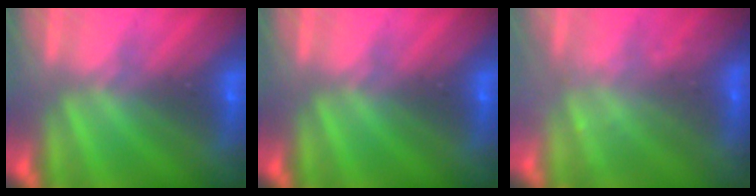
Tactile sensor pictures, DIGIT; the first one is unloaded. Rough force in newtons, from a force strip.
{"total": 0.0}
{"total": 2.2}